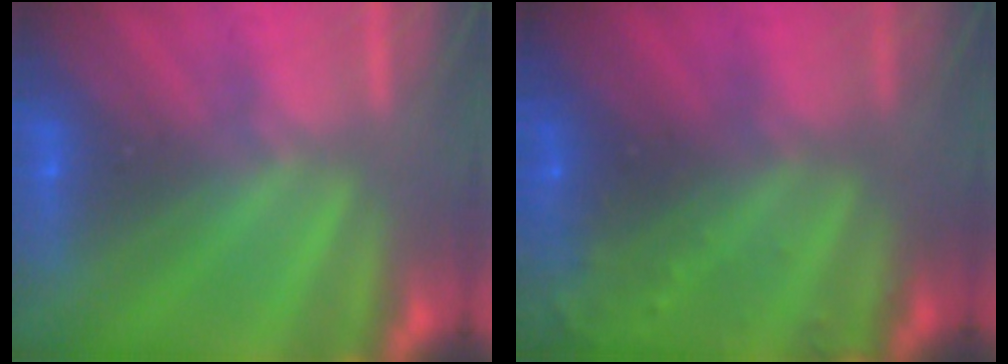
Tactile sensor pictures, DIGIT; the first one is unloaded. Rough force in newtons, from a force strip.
{"total": 8.1}